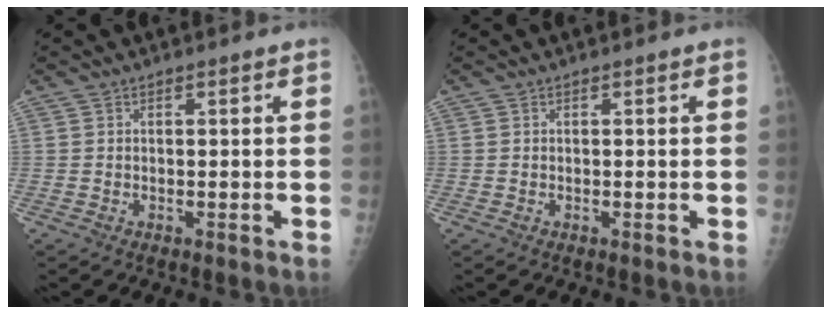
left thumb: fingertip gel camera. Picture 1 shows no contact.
{"total": 0.0}